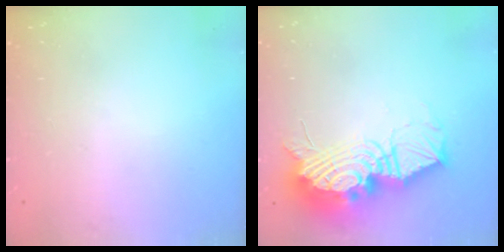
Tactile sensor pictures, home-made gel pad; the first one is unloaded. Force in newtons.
{"total": 21.9, "press": 21.8, "slide": 2.1}